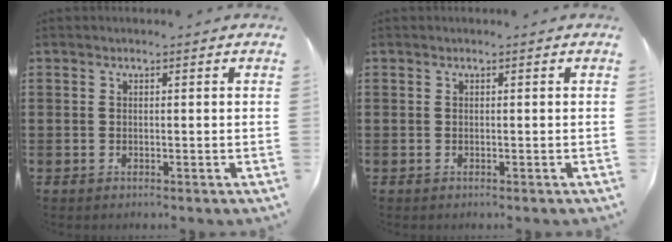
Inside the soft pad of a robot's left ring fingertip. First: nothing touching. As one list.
[{"total": 0.0}]